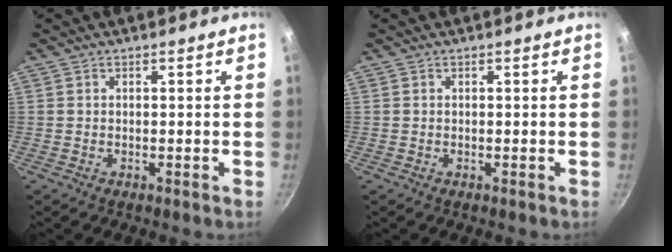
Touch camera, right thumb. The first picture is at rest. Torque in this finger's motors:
{"motor_torque": [-0.26, 0.09, 0.08, -0.04, 0.00]}